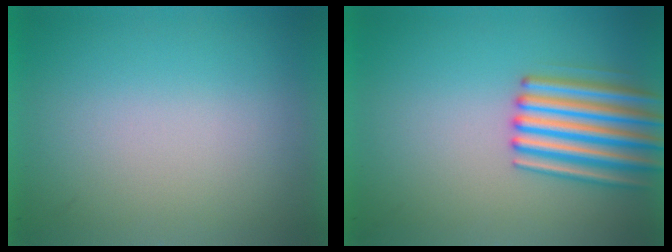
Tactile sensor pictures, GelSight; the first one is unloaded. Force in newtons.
{"total": 4.7}